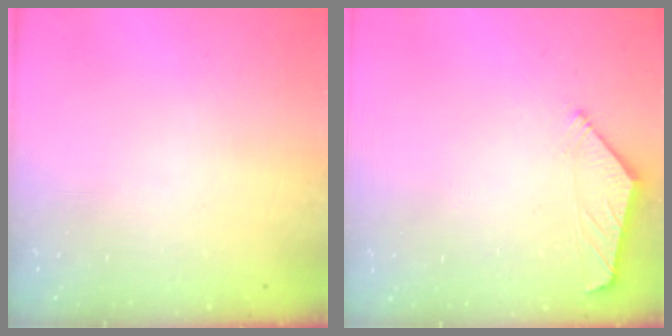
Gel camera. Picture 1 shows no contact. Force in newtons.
{"total": 1.4, "press": 1.3, "slide": 0.4}